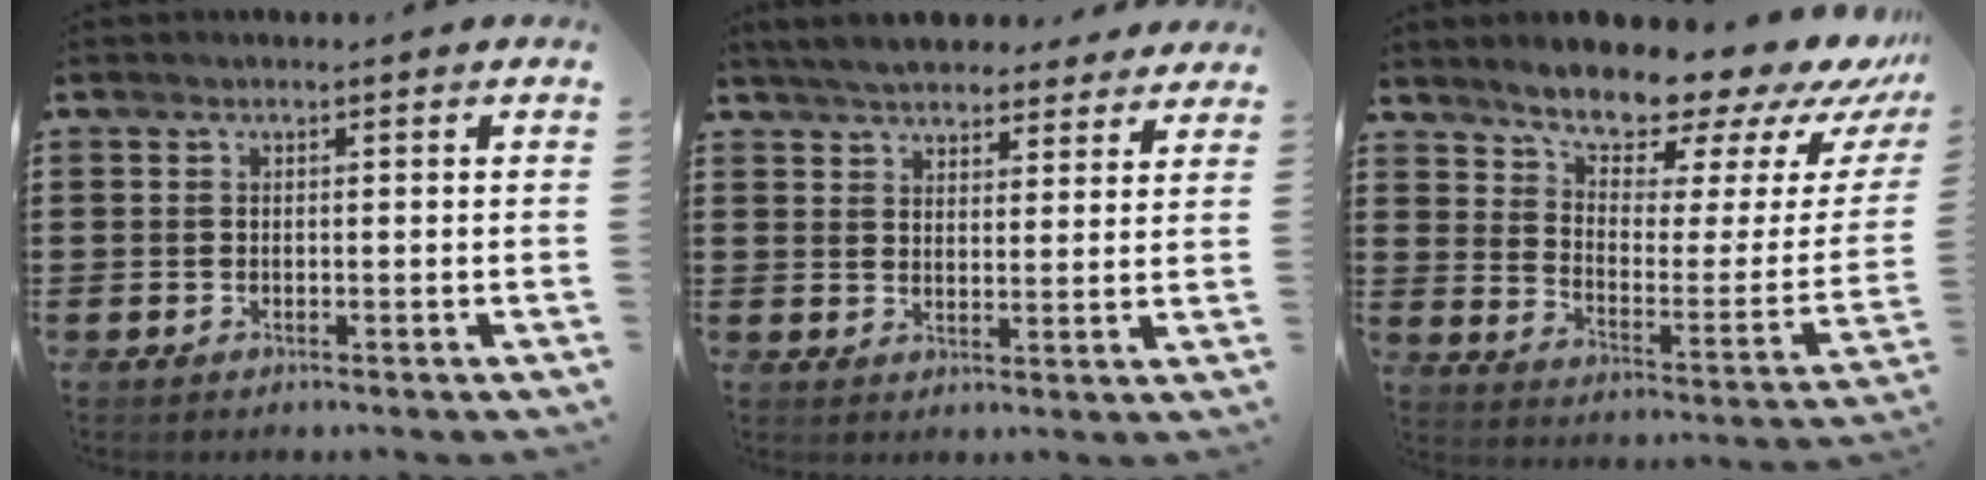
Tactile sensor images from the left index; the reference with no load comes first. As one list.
[{"total": 5.3, "force": [5.0, 1.3, 1.1], "torque": [-0.039, -0.011, 0.092]}, {"total": 10.4, "force": [9.4, 2.6, 3.4], "torque": [-0.080, -0.077, 0.158]}]